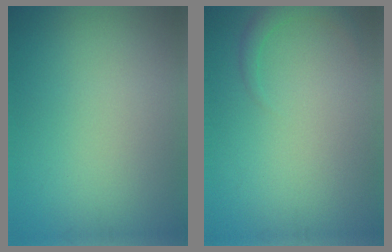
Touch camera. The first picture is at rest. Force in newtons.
{"total": 1.5, "press": 1.5, "slide": 0.1}